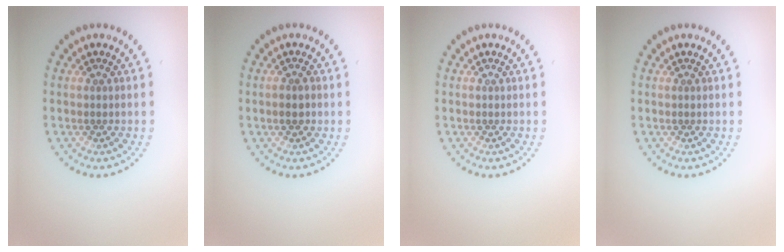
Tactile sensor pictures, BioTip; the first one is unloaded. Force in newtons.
{"total": 1.3, "press": 1.3, "slide": 0.2}
{"total": 0.0}
{"total": 0.0}